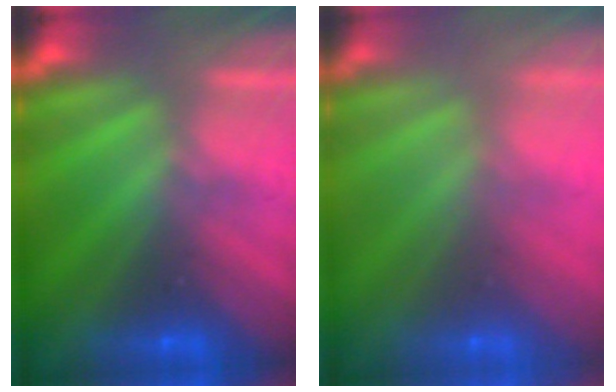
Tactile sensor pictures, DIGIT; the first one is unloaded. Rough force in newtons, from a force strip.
{"total": 6.0}